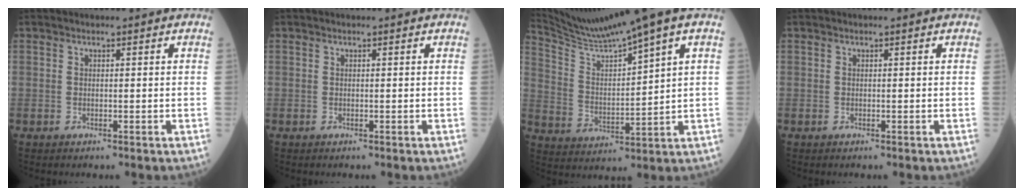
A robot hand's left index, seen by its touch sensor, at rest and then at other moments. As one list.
[{"total": 0.0}, {"total": 11.8, "force": [9.9, -1.6, 6.3], "torque": [-0.125, 0.009, 0.189]}, {"total": 0.0}]